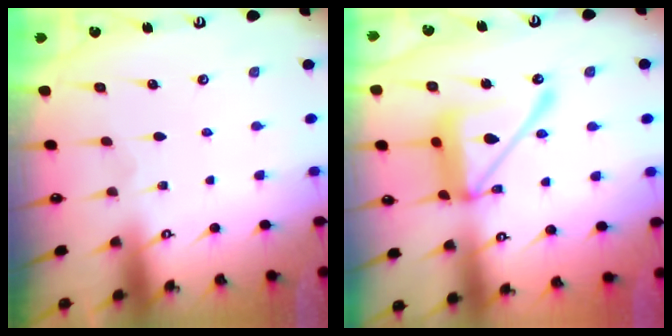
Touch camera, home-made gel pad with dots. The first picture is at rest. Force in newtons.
{"total": 19.8, "press": 19.7, "slide": 2.0}